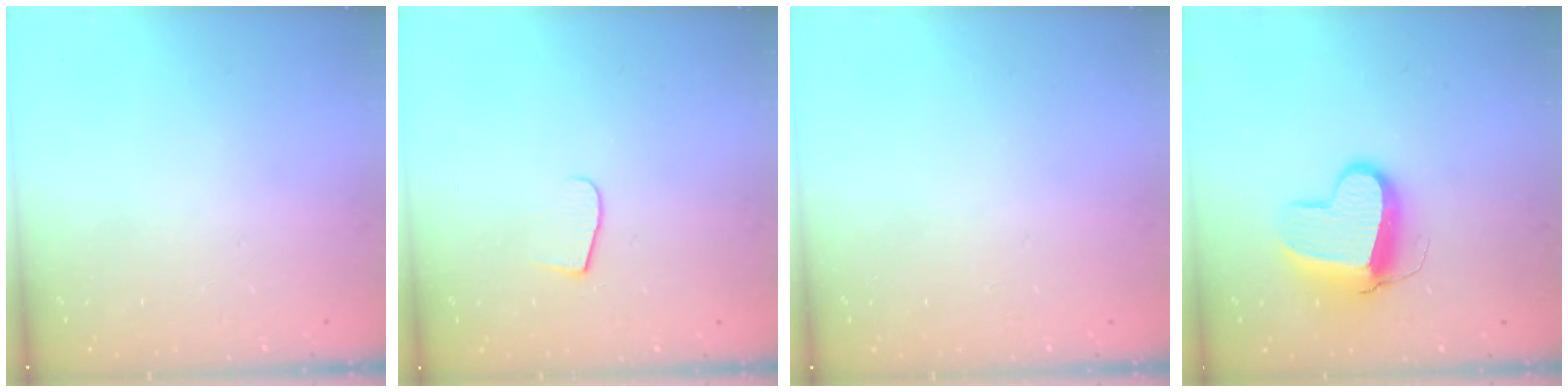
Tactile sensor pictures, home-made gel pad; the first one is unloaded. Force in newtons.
{"total": 7.5, "press": 7.5, "slide": 0.6}
{"total": 0.5, "press": 0.5, "slide": 0.1}
{"total": 12.0, "press": 11.9, "slide": 1.2}